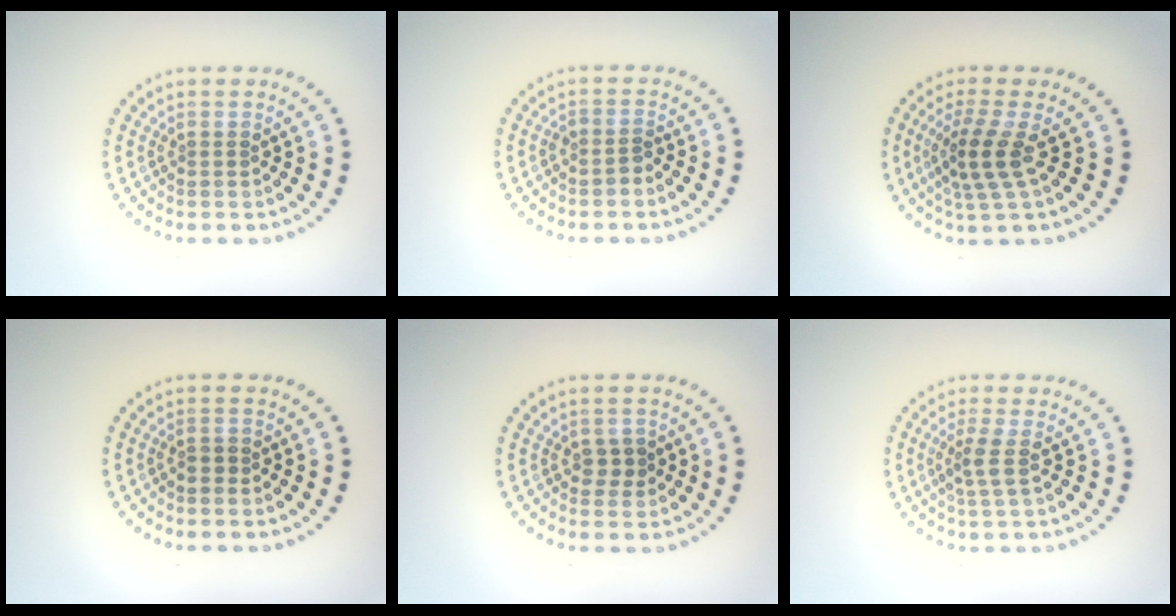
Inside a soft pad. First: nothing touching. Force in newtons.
{"total": 1.1, "press": 0.9, "slide": 0.7}
{"total": 3.5, "press": 2.9, "slide": 2.0}
{"total": 1.1, "press": 0.9, "slide": 0.7}
{"total": 1.5, "press": 1.5, "slide": 0.4}
{"total": 2.0, "press": 1.5, "slide": 1.3}